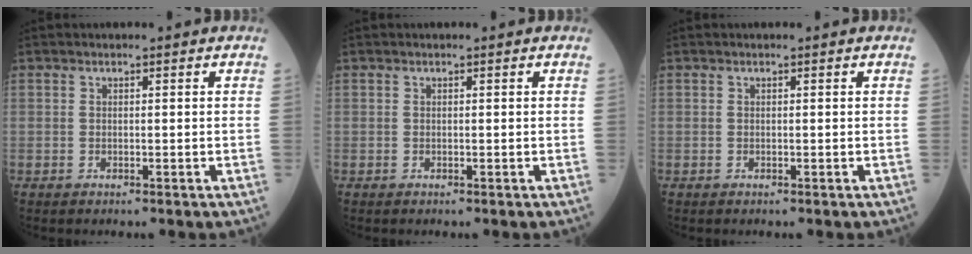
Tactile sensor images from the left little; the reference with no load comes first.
{"total": 0.0}
{"total": 0.0}